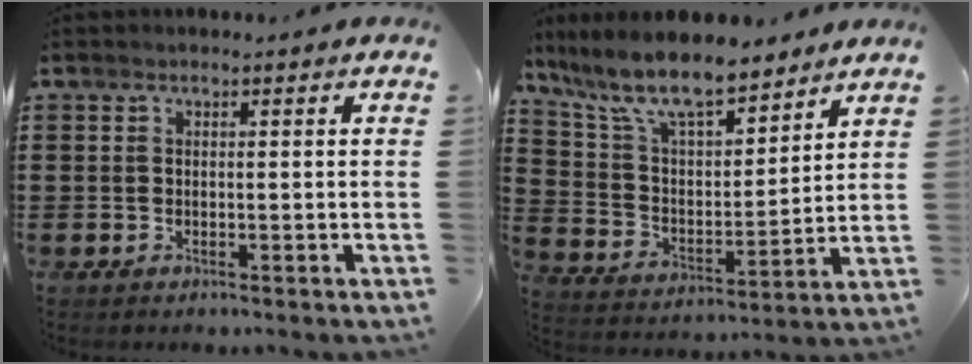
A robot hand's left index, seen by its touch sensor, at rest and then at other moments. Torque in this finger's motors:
{"motor_torque": [1.78, -0.36, 0.67, 0.21]}